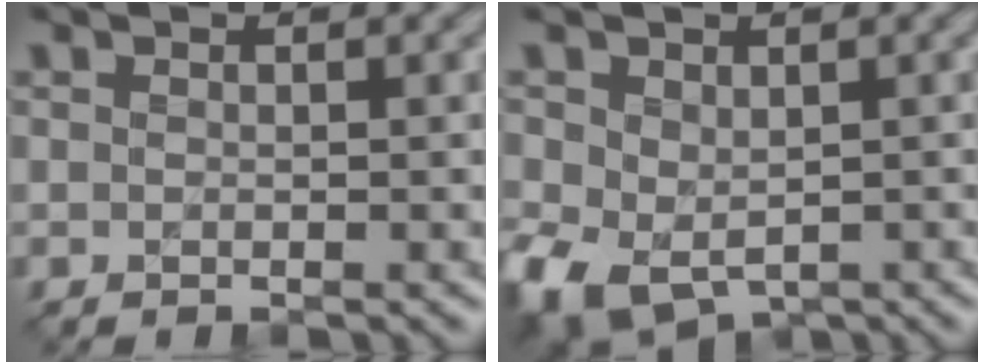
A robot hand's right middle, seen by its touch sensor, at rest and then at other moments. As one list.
[{"total": 7.1, "force": [-2.2, 5.0, 4.5], "torque": [-0.109, -0.021, -0.036]}]